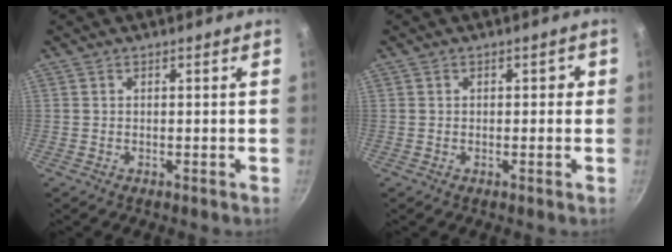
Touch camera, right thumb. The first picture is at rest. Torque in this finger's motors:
{"motor_torque": [-0.11, -0.70, 0.45, -0.07, -0.05]}